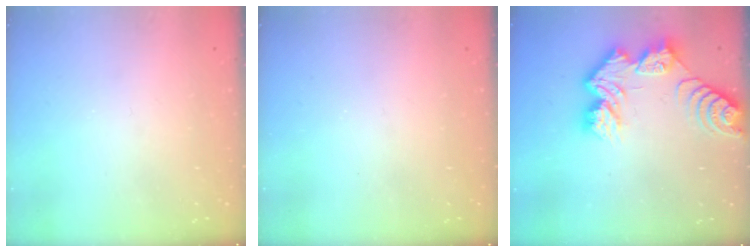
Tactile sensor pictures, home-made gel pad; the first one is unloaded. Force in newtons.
{"total": 0.0}
{"total": 12.3, "press": 12.2, "slide": 1.0}